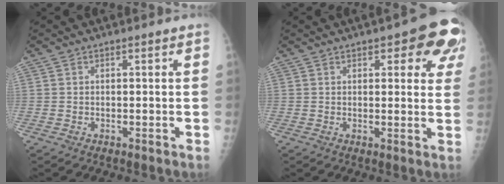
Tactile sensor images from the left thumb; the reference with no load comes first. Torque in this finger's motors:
{"motor_torque": [-0.02, 0.45, 0.07, 0.07, 0.08]}